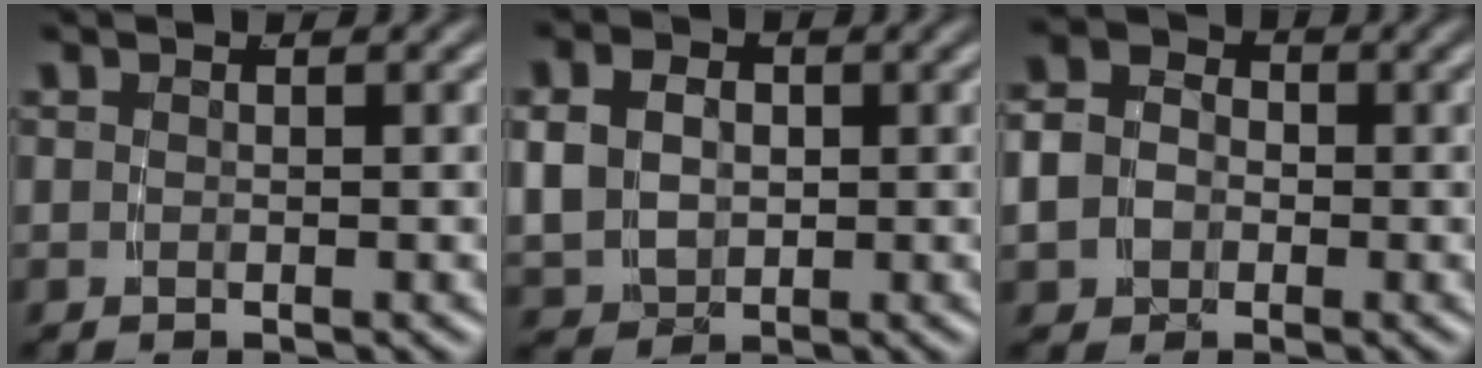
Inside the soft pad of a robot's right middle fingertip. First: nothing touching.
{"total": 5.3, "force": [0.3, 4.4, 3.0], "torque": [-0.066, -0.021, 0.016]}
{"total": 8.0, "force": [-0.3, 7.1, 3.5], "torque": [-0.077, -0.017, -0.015]}